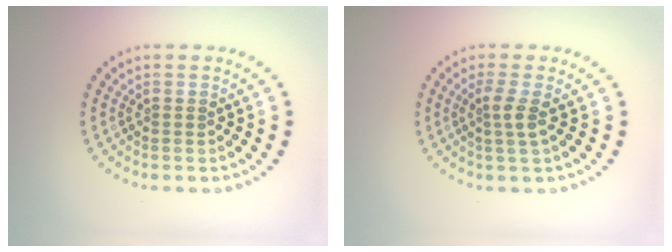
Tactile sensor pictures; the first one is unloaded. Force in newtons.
{"total": 1.8, "press": 1.3, "slide": 1.2}